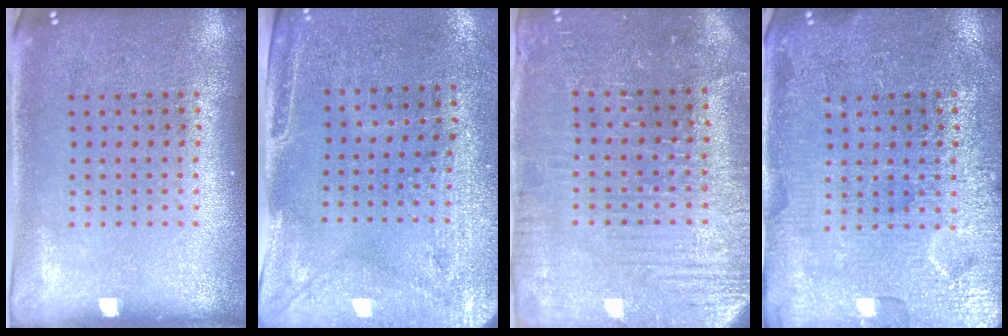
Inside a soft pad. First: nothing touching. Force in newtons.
{"total": 2.9, "press": 2.5, "slide": 1.6}
{"total": 3.5, "press": 3.5, "slide": 0.6}
{"total": 3.8, "press": 3.8, "slide": 0.7}